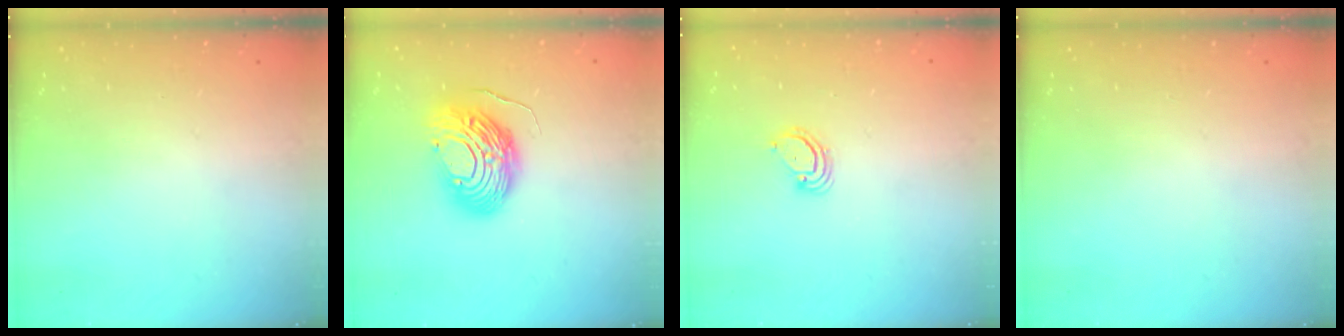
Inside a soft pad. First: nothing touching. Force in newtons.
{"total": 13.1, "press": 13.1, "slide": 1.3}
{"total": 2.9, "press": 2.9, "slide": 0.3}
{"total": 0.0}